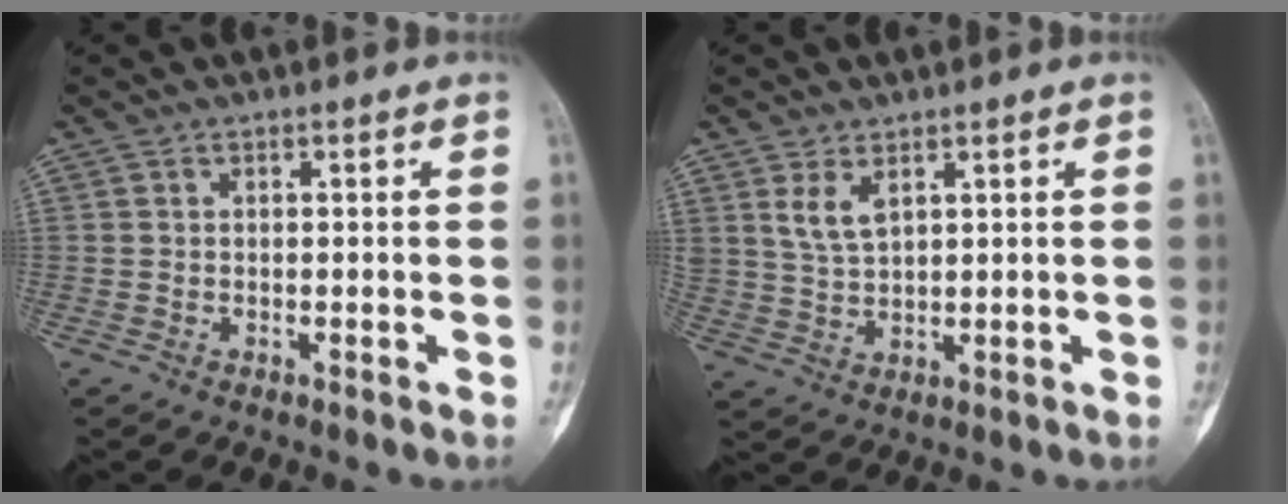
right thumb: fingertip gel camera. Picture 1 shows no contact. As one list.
[{"total": 4.5, "force": [2.4, 2.1, 3.2], "torque": [-0.062, -0.014, 0.056]}]